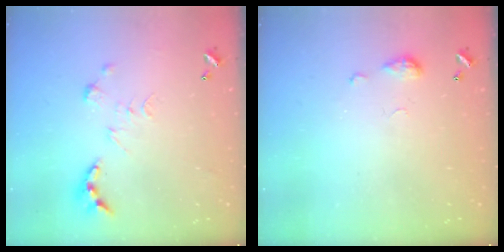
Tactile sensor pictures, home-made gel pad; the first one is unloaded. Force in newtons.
{"total": 4.9, "press": 4.8, "slide": 0.7}